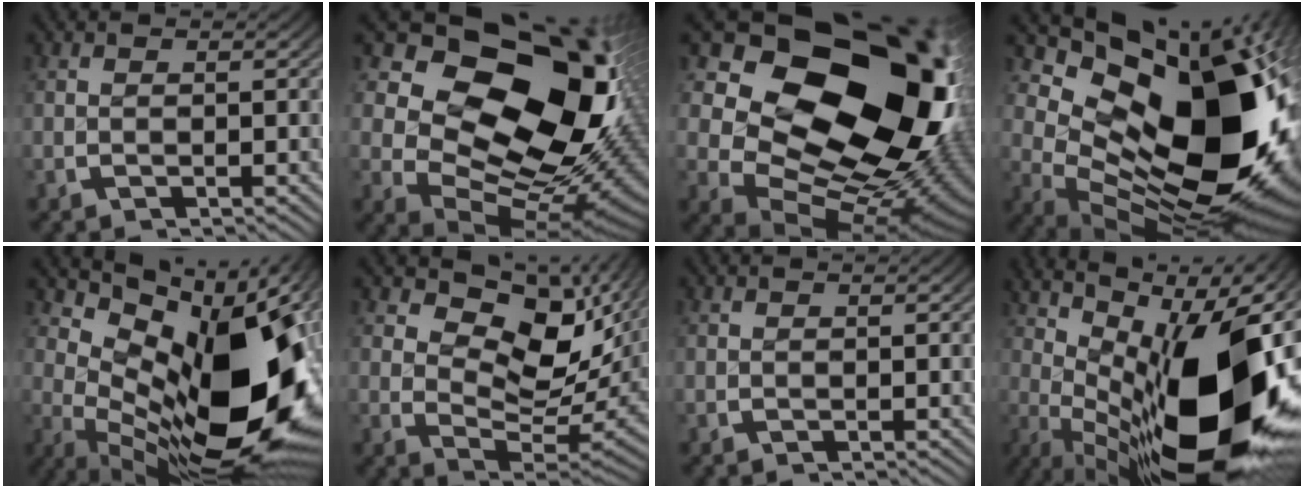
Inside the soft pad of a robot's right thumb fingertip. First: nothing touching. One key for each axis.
{"total": 22.4, "fx": 0.3, "fy": 15.4, "fz": 16.3, "tx": -0.267, "ty": -0.058, "tz": 0.012}
{"total": 30.0, "fx": -1.0, "fy": 20.7, "fz": 21.6, "tx": -0.349, "ty": -0.073, "tz": -0.006}
{"total": 24.0, "fx": -1.0, "fy": 14.8, "fz": 18.9, "tx": -0.279, "ty": -0.048, "tz": 0.003}
{"total": 21.7, "fx": -0.7, "fy": 12.8, "fz": 17.5, "tx": -0.272, "ty": -0.043, "tz": 0.005}
{"total": 9.6, "fx": 2.6, "fy": 6.2, "fz": 6.9, "tx": -0.111, "ty": -0.023, "tz": 0.033}
{"total": 0.6, "fx": -0.5, "fy": 0.1, "fz": -0.3, "tx": 0.005, "ty": -0.004, "tz": -0.013}
{"total": 23.0, "fx": -0.3, "fy": 12.1, "fz": 19.6, "tx": -0.296, "ty": -0.034, "tz": 0.007}